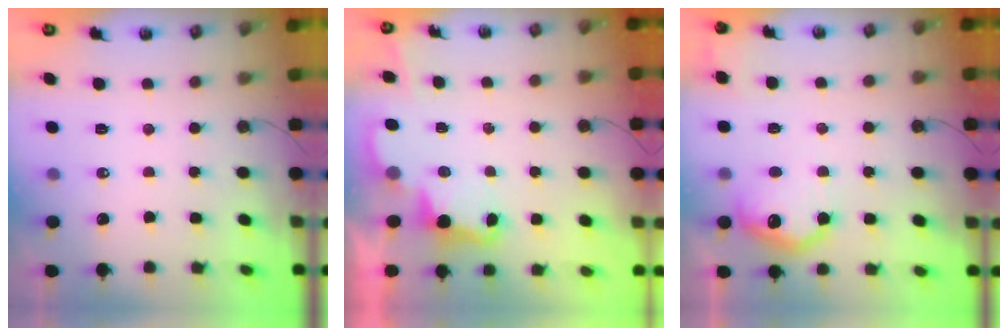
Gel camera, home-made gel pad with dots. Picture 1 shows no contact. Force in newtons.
{"total": 3.3, "press": 3.3, "slide": 0.5}
{"total": 11.9, "press": 11.9, "slide": 0.8}